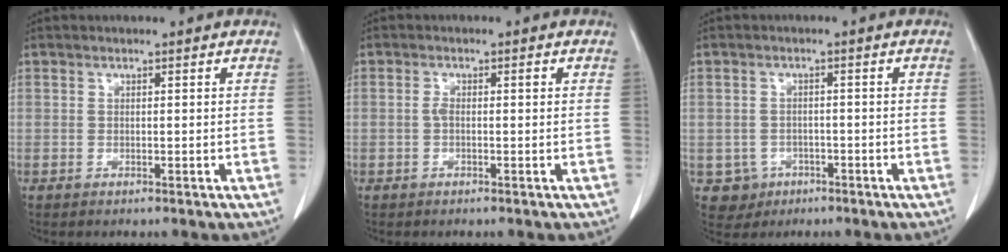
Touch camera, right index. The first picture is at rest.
{"total": 1.8, "force": [0.1, 0.6, 1.6], "torque": [-0.034, 0.008, 0.002]}
{"total": 3.9, "force": [-1.4, 3.6, 0.1], "torque": [0.002, 0.011, -0.017]}